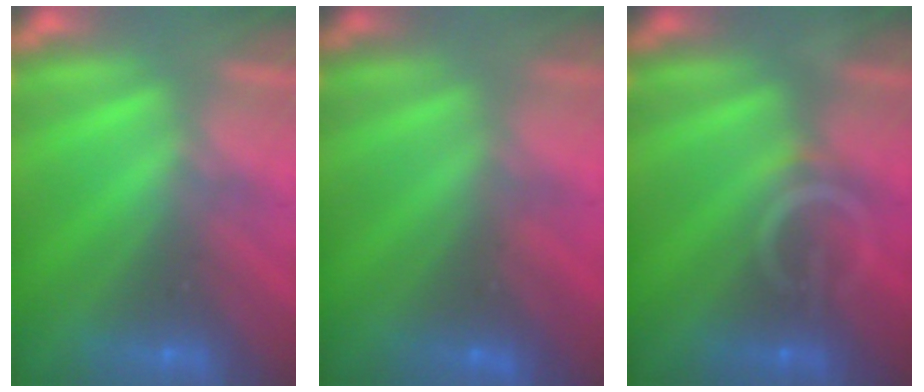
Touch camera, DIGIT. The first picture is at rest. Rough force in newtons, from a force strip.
{"total": 4.5}
{"total": 3.4}